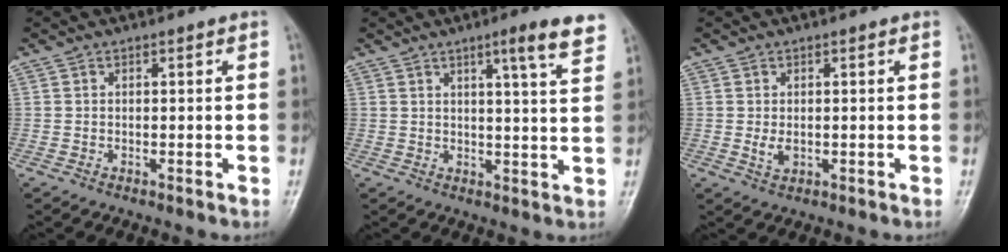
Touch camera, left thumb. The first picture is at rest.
{"total": 7.5, "force": [4.8, 0.5, 5.8], "torque": [-0.074, -0.026, 0.061]}
{"total": 2.5, "force": [0.1, 1.5, 2.0], "torque": [-0.032, -0.007, 0.006]}